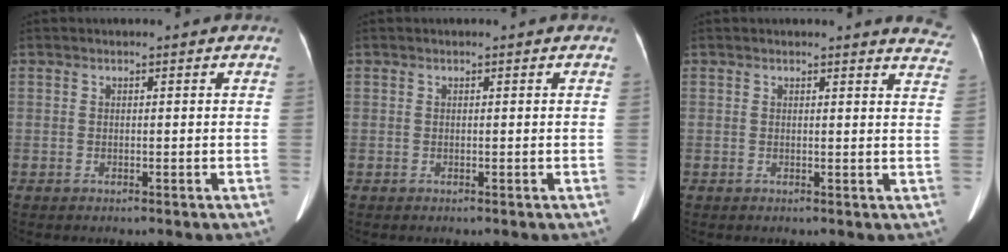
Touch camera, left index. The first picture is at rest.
{"total": 0.0}
{"total": 5.5, "force": [5.4, 0.6, 0.8], "torque": [0.007, -0.031, 0.024]}